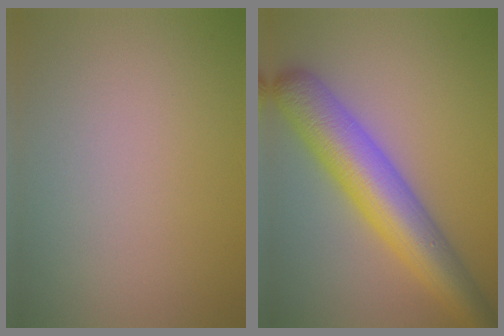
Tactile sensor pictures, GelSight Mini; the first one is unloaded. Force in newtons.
{"total": 8.2, "press": 8.2, "slide": 0.2}